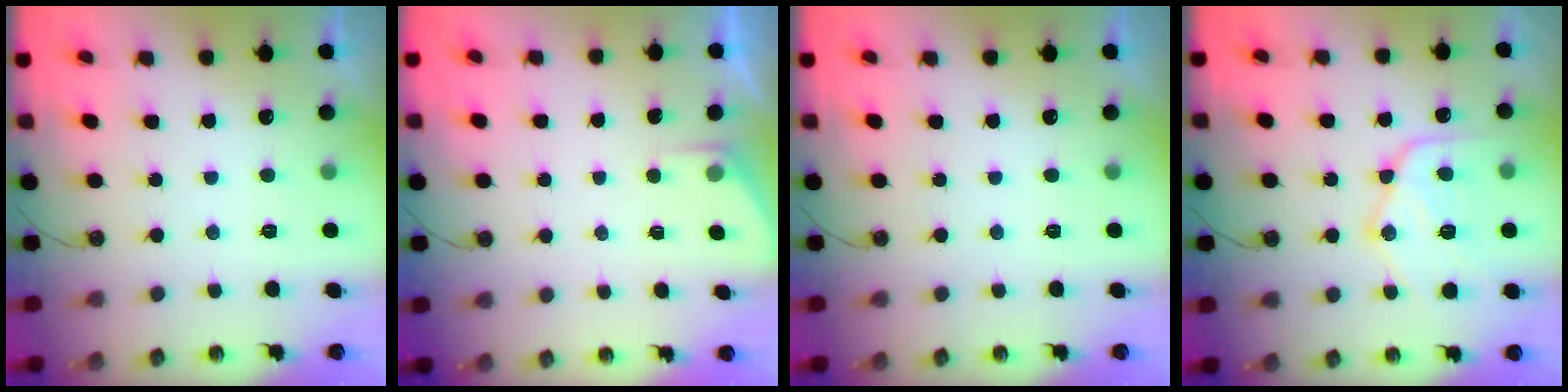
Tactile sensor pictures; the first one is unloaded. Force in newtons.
{"total": 1.4, "press": 1.3, "slide": 0.2}
{"total": 0.0}
{"total": 16.1, "press": 16.1, "slide": 1.3}